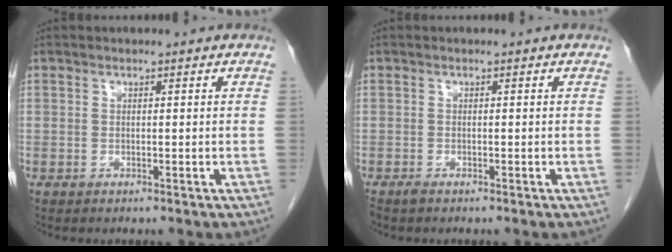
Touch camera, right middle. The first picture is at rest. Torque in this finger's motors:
{"motor_torque": [0.26, -0.09, -0.01, 0.00]}